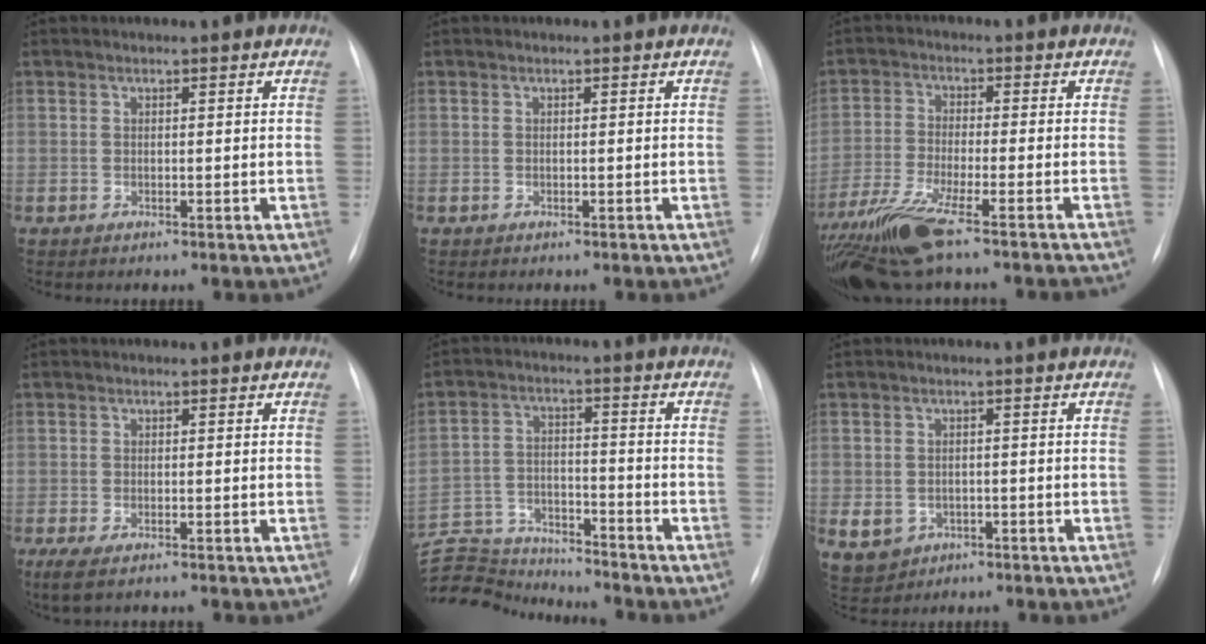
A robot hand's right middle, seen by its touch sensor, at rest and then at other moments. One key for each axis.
{"total": 0.0}
{"total": 14.7, "fx": -11.6, "fy": 0.6, "fz": 9.1, "tx": -0.186, "ty": -0.036, "tz": -0.201}
{"total": 3.9, "fx": -2.7, "fy": 1.0, "fz": 2.6, "tx": -0.052, "ty": -0.014, "tz": -0.041}
{"total": 13.4, "fx": -13.2, "fy": 1.2, "fz": 1.9, "tx": -0.033, "ty": 0.019, "tz": -0.222}
{"total": 7.7, "fx": -3.1, "fy": 6.6, "fz": 2.5, "tx": -0.073, "ty": 0.001, "tz": -0.034}